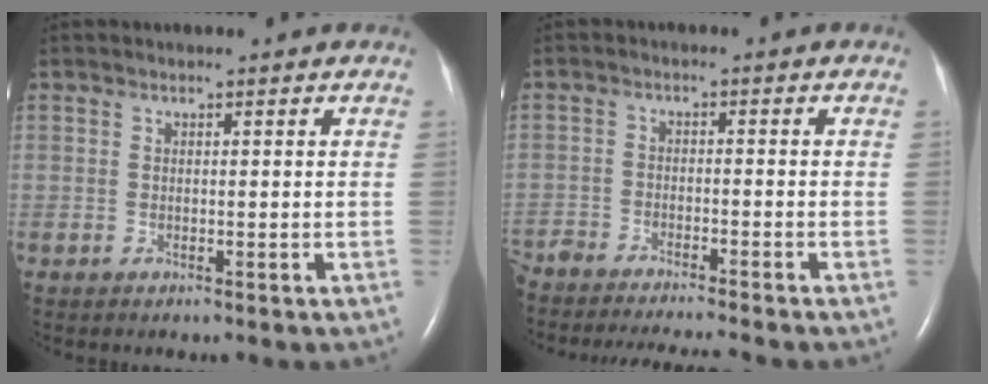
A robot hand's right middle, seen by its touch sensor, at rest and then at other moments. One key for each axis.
{"total": 14.3, "fx": -13.0, "fy": 1.0, "fz": 5.7, "tx": -0.106, "ty": -0.025, "tz": -0.199}